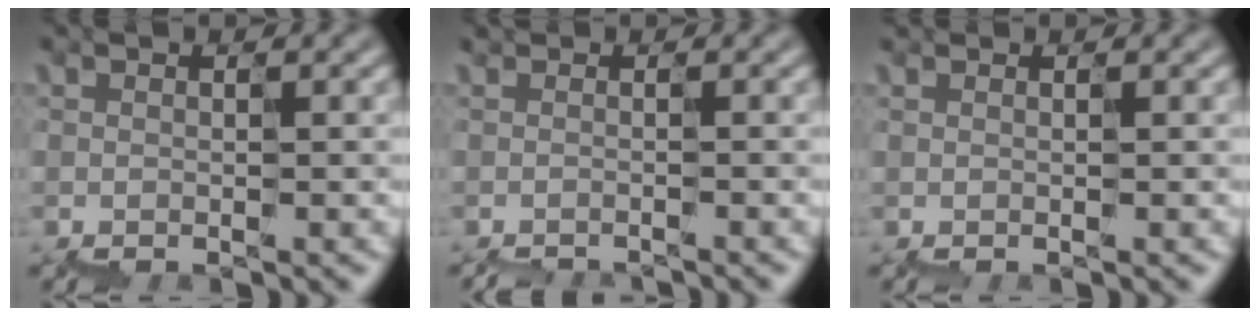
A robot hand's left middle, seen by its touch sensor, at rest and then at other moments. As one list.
[{"total": 1.8, "force": [-1.6, -0.3, -0.8], "torque": [0.012, -0.015, -0.017]}, {"total": 0.0}]